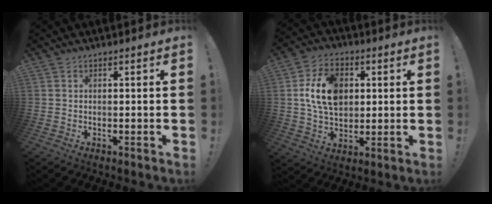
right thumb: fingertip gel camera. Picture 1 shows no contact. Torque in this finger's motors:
{"motor_torque": [0.44, 0.44, 0.52, -0.42, 0.07]}